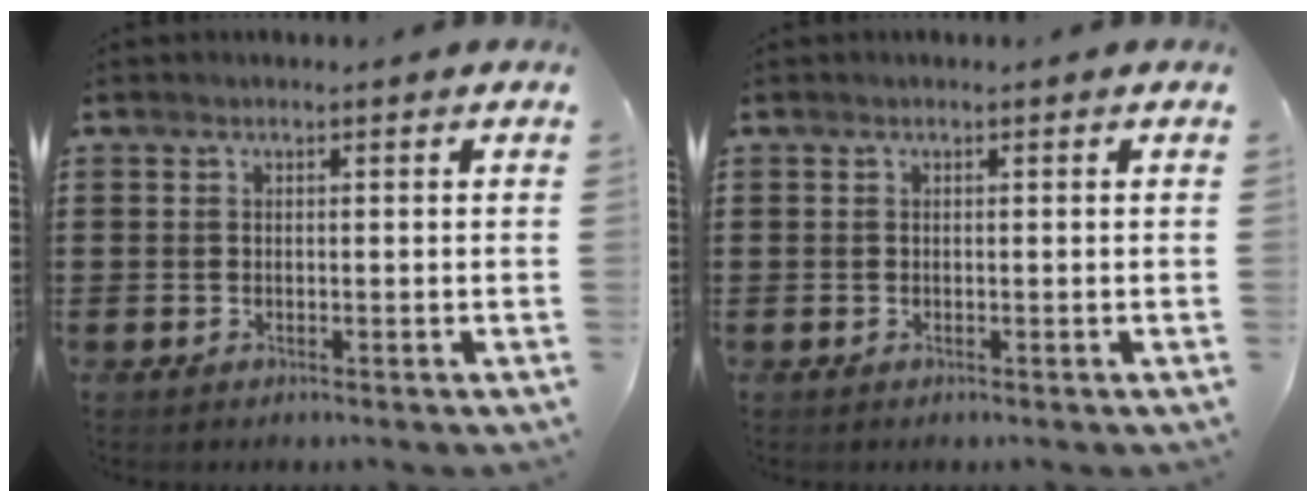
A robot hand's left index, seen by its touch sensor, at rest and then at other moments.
{"total": 0.0}